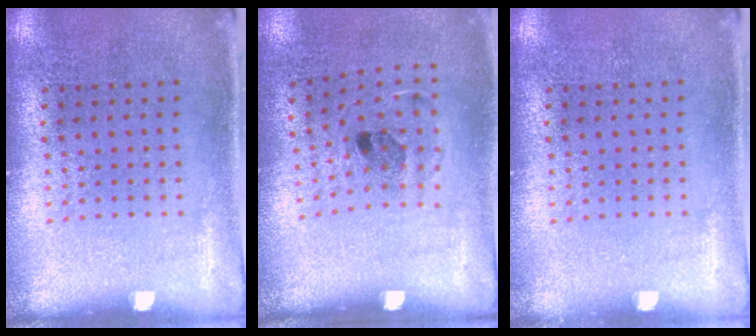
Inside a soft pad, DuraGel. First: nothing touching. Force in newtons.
{"total": 1.2, "press": 0.7, "slide": 0.9}
{"total": 0.0}